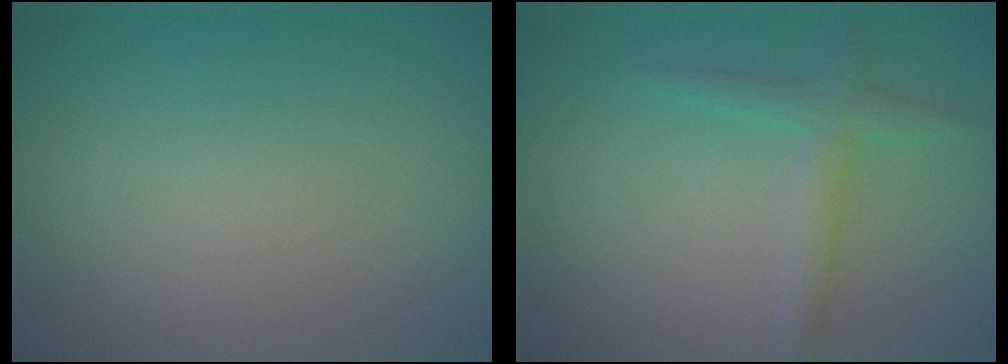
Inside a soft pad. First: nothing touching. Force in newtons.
{"total": 2.3, "press": 2.3, "slide": 0.1}